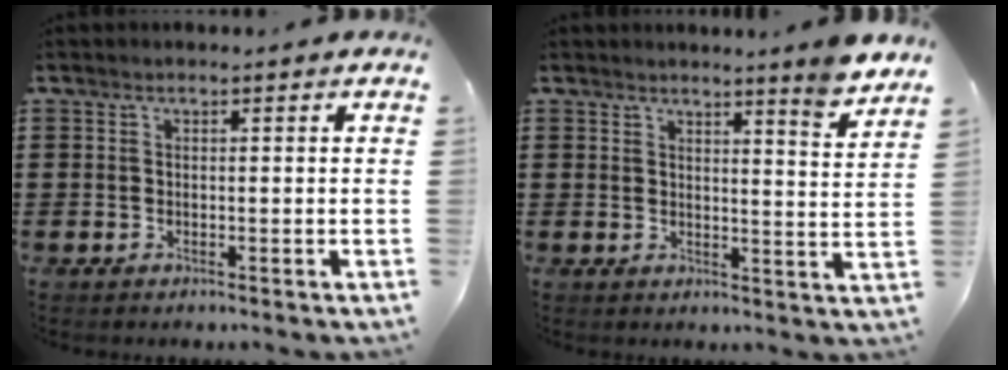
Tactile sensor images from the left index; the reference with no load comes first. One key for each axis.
{"total": 4.7, "fx": 4.2, "fy": -1.0, "fz": 1.7, "tx": -0.033, "ty": -0.032, "tz": 0.069}